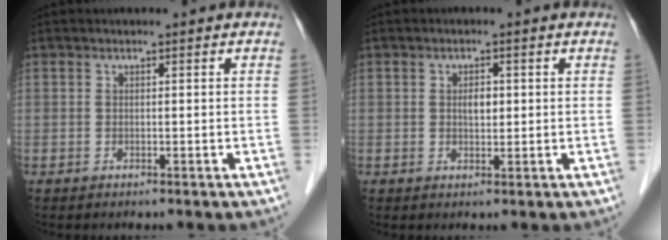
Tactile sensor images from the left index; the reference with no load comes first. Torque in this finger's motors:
{"motor_torque": [0.37, 0.22, 0.05, 0.02]}